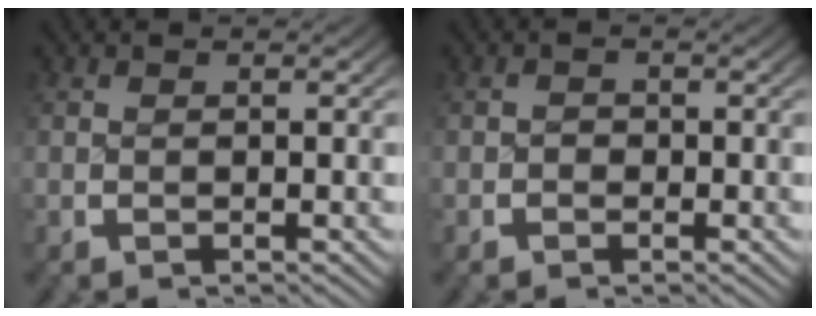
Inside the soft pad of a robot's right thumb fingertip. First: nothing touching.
{"total": 0.9, "force": [-0.8, 0.4, 0.1], "torque": [0.000, 0.001, -0.020]}